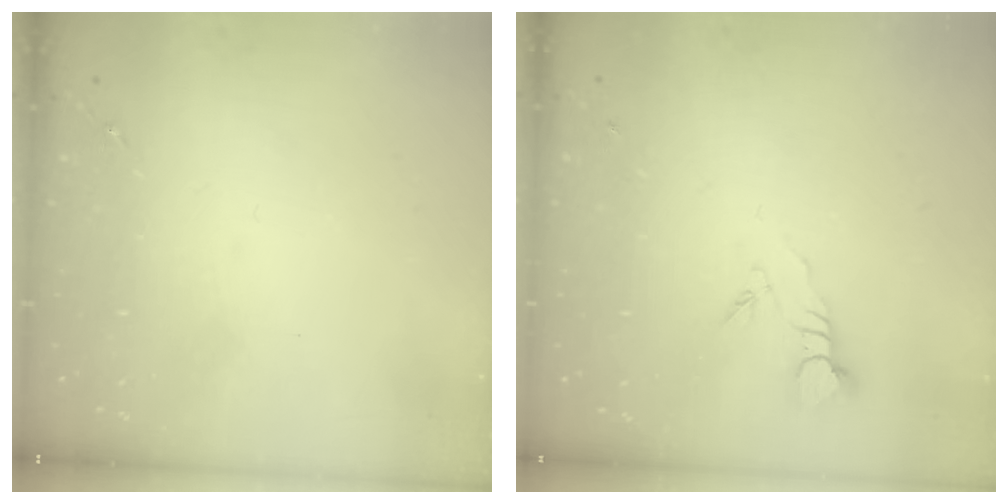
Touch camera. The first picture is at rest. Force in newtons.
{"total": 3.8, "press": 3.8, "slide": 0.3}